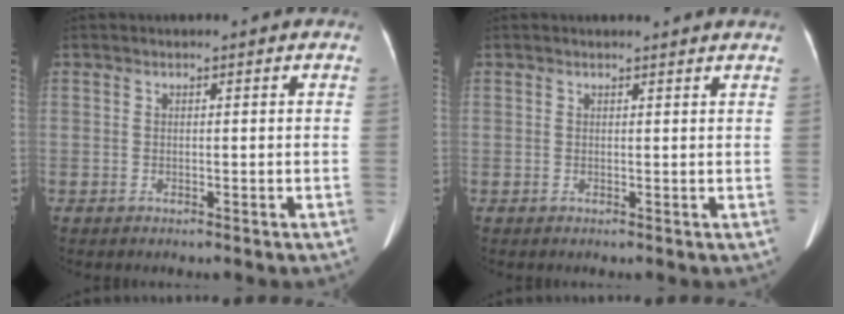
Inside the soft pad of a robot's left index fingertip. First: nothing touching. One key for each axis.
{"total": 3.4, "fx": 3.3, "fy": -0.1, "fz": 0.7, "tx": -0.013, "ty": 0.003, "tz": 0.030}